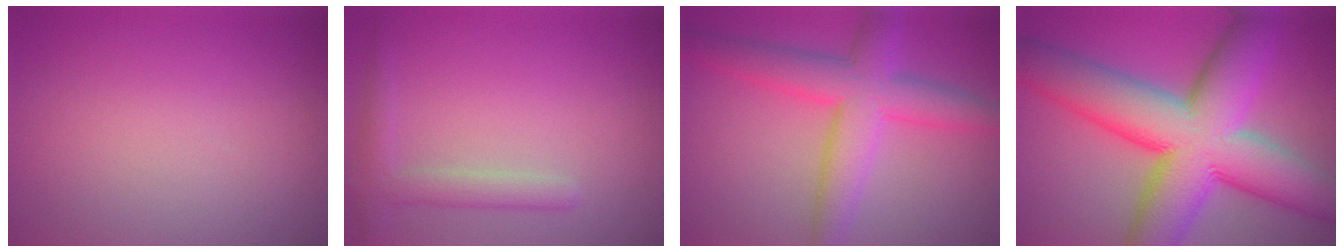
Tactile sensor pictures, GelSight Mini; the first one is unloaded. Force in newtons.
{"total": 2.6, "press": 2.5, "slide": 0.2}
{"total": 6.7, "press": 6.7, "slide": 0.1}
{"total": 14.6, "press": 14.6, "slide": 0.4}